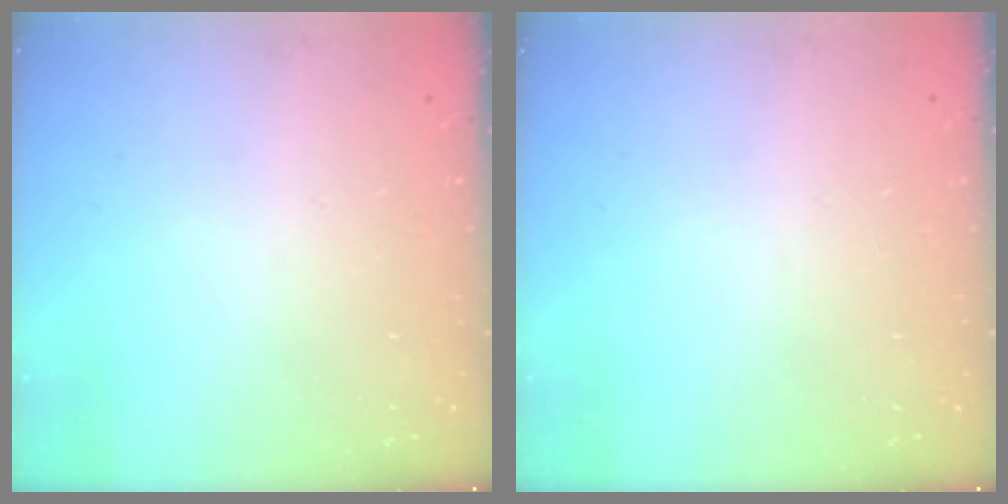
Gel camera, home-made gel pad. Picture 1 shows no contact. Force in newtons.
{"total": 0.0}